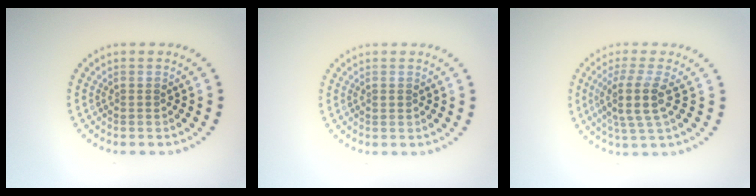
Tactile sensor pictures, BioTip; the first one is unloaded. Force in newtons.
{"total": 0.6, "press": 0.6, "slide": 0.1}
{"total": 3.7, "press": 2.9, "slide": 2.3}